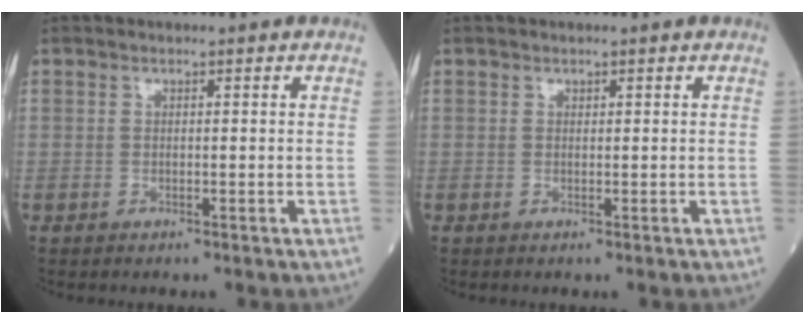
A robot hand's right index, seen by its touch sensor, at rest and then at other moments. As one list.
[{"total": 0.0}]